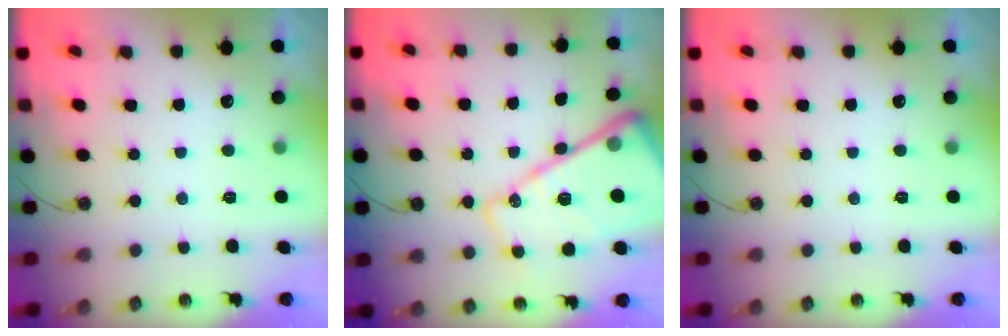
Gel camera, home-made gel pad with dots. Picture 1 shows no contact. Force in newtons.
{"total": 21.9, "press": 21.9, "slide": 1.7}
{"total": 0.0}